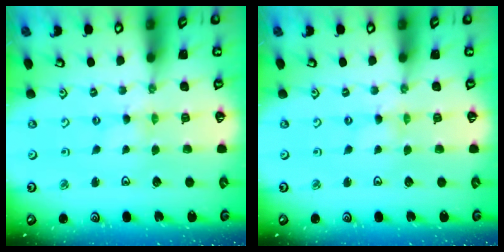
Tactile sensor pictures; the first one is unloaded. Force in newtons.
{"total": 0.0}